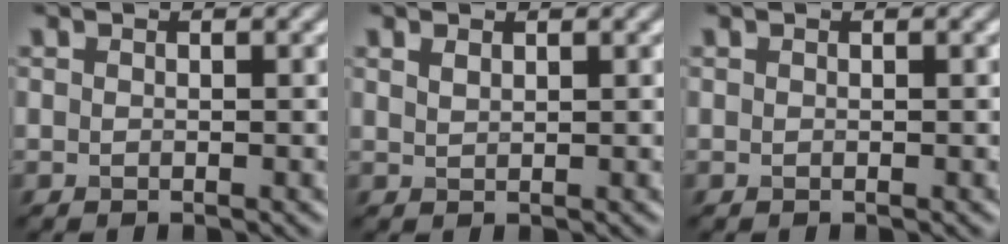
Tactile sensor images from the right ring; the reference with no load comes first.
{"total": 0.8, "force": [0.7, 0.3, 0.4], "torque": [-0.012, 0.000, 0.016]}
{"total": 0.0}